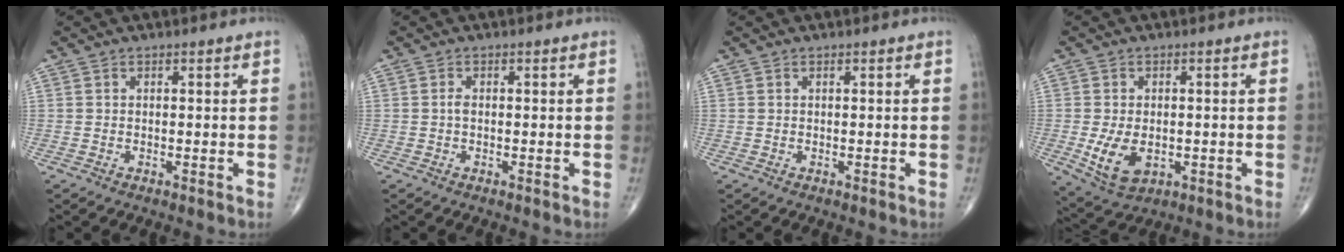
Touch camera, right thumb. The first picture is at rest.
{"total": 0.8, "force": [-0.1, 0.4, 0.7], "torque": [-0.017, 0.000, -0.003]}
{"total": 0.0}
{"total": 7.6, "force": [-1.4, 4.8, 5.8], "torque": [-0.101, -0.009, -0.012]}